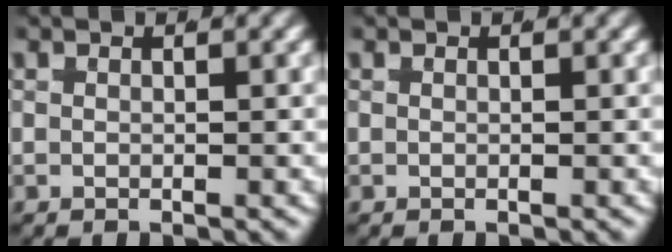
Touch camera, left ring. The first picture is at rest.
{"total": 0.0}